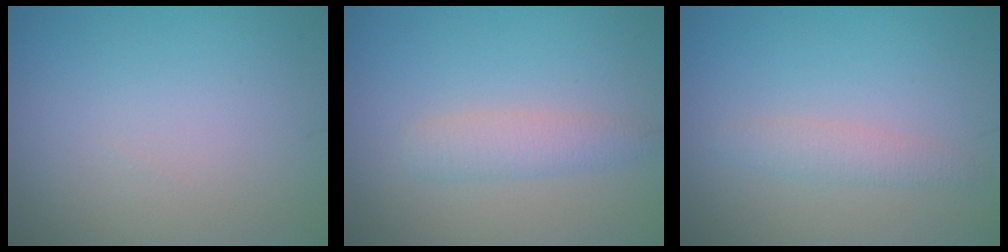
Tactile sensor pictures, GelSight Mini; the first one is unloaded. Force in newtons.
{"total": 2.3, "press": 2.3, "slide": 0.1}
{"total": 1.8, "press": 1.8, "slide": 0.1}